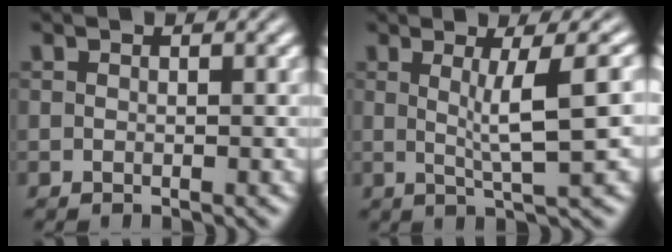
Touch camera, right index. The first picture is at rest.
{"total": 4.0, "force": [0.5, -1.4, 3.7], "torque": [-0.051, -0.008, 0.017]}